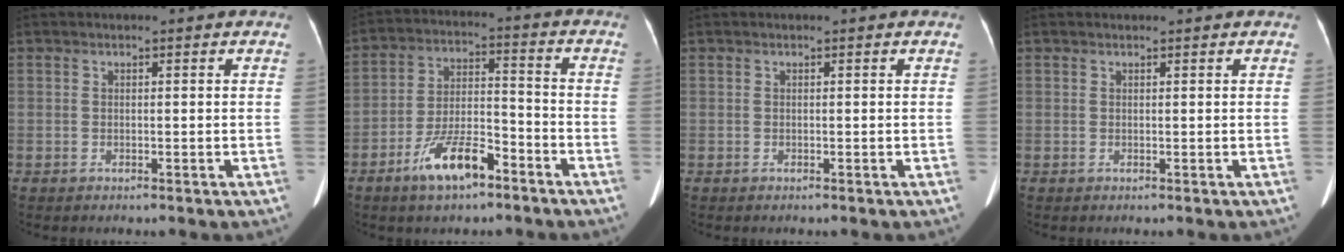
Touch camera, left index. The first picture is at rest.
{"total": 9.6, "force": [-6.1, 3.0, 6.8], "torque": [-0.135, 0.003, -0.109]}
{"total": 0.0}
{"total": 0.7, "force": [0.7, 0.1, 0.1], "torque": [-0.005, 0.010, 0.013]}